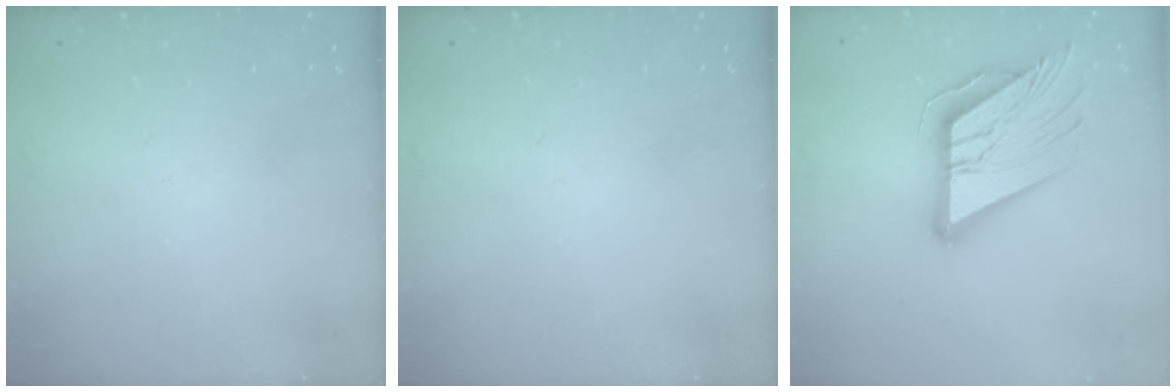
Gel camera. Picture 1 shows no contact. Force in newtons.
{"total": 0.0}
{"total": 18.2, "press": 18.1, "slide": 2.0}